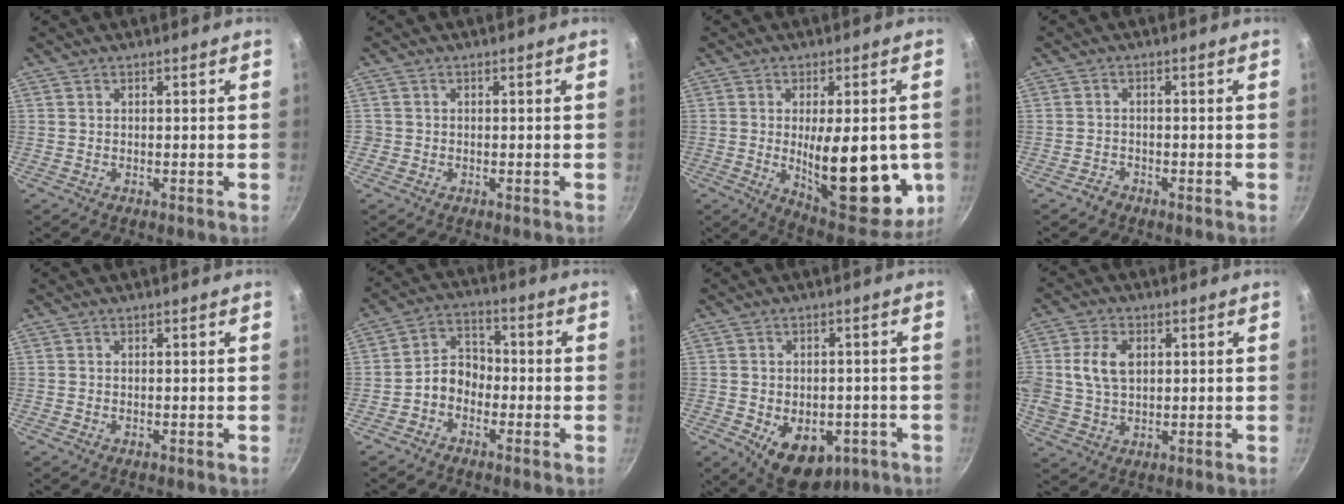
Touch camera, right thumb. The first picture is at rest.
{"total": 0.9, "force": [-0.3, 0.9, 0.1], "torque": [-0.001, 0.001, -0.007]}
{"total": 21.5, "force": [-2.4, 9.0, 19.4], "torque": [-0.231, -0.024, -0.021]}
{"total": 1.6, "force": [-1.3, 0.9, 0.2], "torque": [-0.002, 0.018, -0.024]}
{"total": 0.0}
{"total": 6.4, "force": [-2.4, 4.8, 3.4], "torque": [-0.029, 0.037, -0.057]}
{"total": 12.5, "force": [-4.4, 8.3, 8.2], "torque": [-0.082, 0.002, -0.044]}
{"total": 8.9, "force": [1.7, 6.3, 6.1], "torque": [-0.107, 0.005, 0.030]}